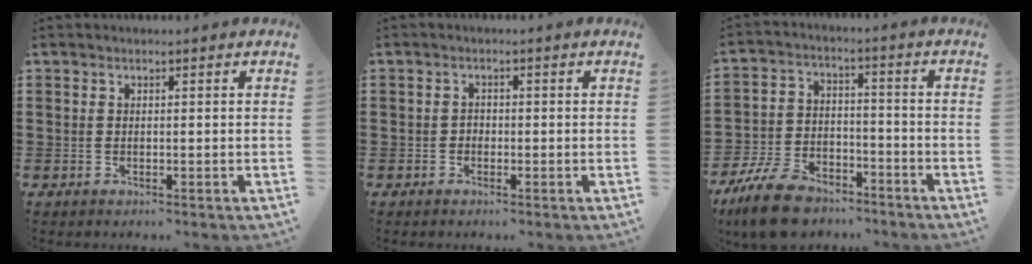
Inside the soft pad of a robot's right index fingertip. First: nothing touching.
{"total": 1.0, "force": [-0.7, 0.7, 0.3], "torque": [-0.008, 0.000, -0.015]}
{"total": 10.4, "force": [-8.6, 3.9, 4.4], "torque": [-0.106, 0.029, -0.169]}